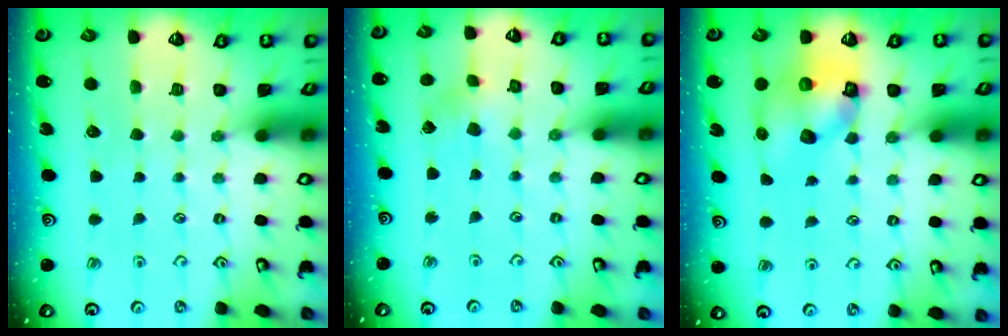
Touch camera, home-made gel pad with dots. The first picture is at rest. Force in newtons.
{"total": 2.5, "press": 2.4, "slide": 0.7}
{"total": 9.4, "press": 9.3, "slide": 1.5}